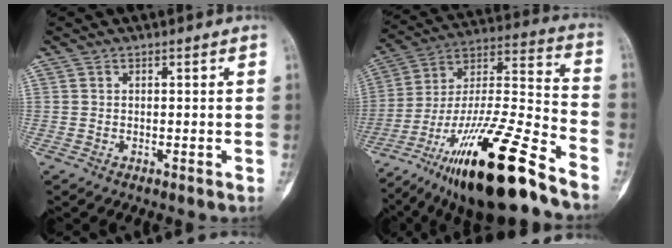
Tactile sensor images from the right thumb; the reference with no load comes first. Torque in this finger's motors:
{"motor_torque": [3.89, 1.12, 1.31, -1.46, 0.56]}